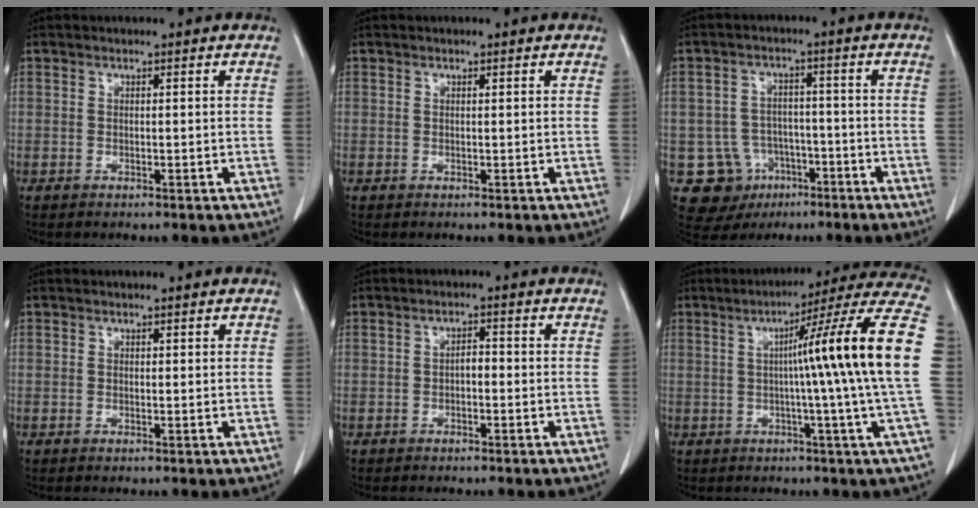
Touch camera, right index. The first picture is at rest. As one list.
[{"total": 0.0}, {"total": 10.0, "force": [-4.1, 9.0, 1.7], "torque": [-0.043, 0.021, -0.046]}, {"total": 0.6, "force": [0.3, 0.2, 0.4], "torque": [-0.004, 0.000, 0.004]}, {"total": 1.7, "force": [-0.4, 0.8, 1.5], "torque": [-0.020, 0.005, -0.008]}, {"total": 18.7, "force": [1.0, -2.5, 18.5], "torque": [-0.232, 0.015, -0.002]}]